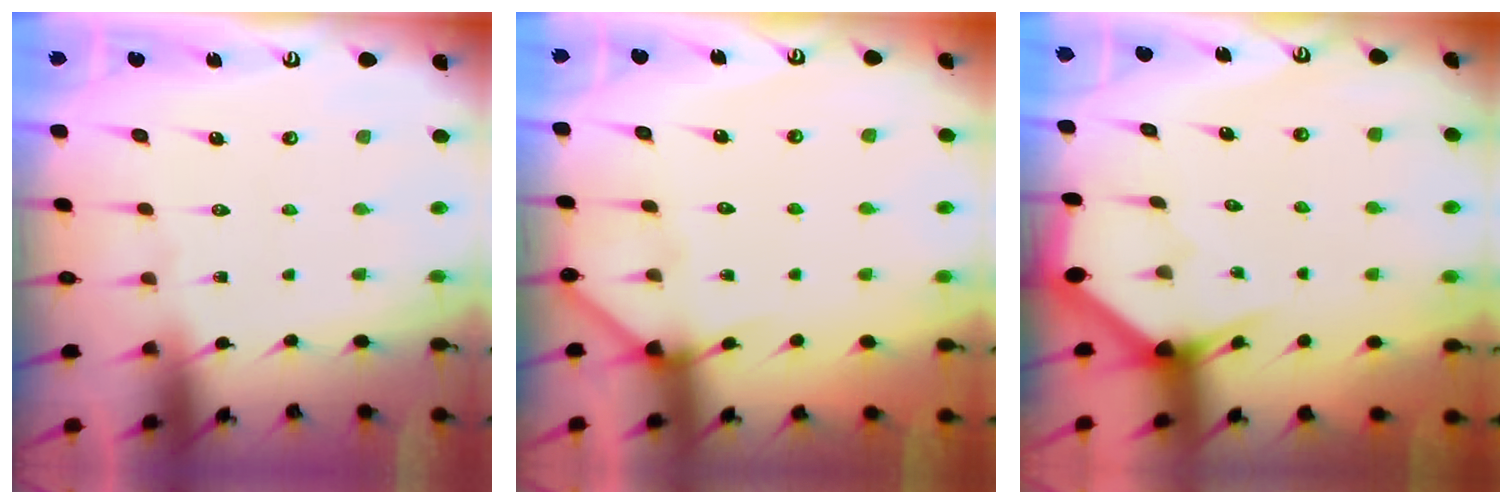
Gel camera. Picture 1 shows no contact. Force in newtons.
{"total": 3.7, "press": 3.7, "slide": 0.4}
{"total": 3.0, "press": 3.0, "slide": 0.1}